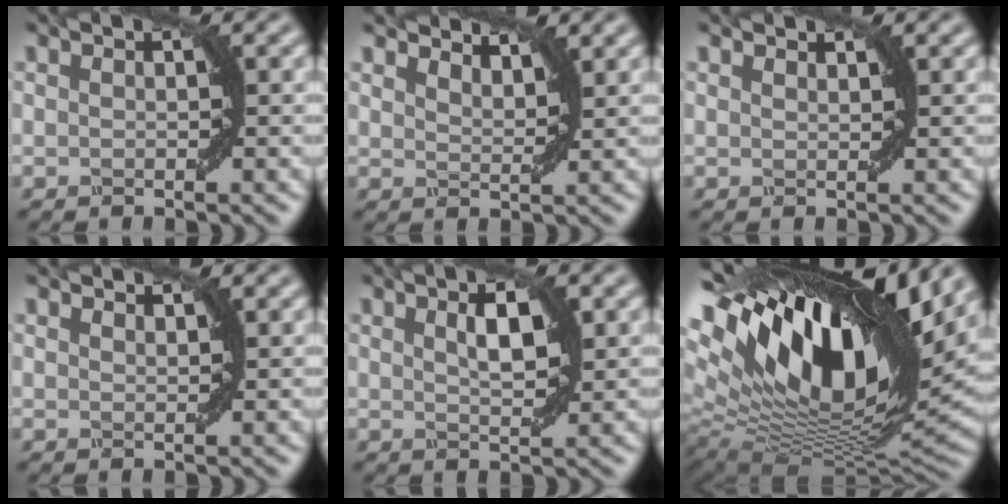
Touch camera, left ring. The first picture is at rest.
{"total": 3.0, "force": [3.0, 0.3, 0.4], "torque": [-0.013, 0.004, 0.041]}
{"total": 0.7, "force": [0.6, -0.1, -0.3], "torque": [0.002, 0.004, 0.010]}
{"total": 0.9, "force": [0.9, -0.1, -0.2], "torque": [0.003, 0.004, 0.015]}
{"total": 2.3, "force": [0.6, 0.7, 2.2], "torque": [-0.041, 0.011, 0.019]}
{"total": 18.5, "force": [7.3, 8.0, 15.0], "torque": [-0.274, 0.037, 0.125]}